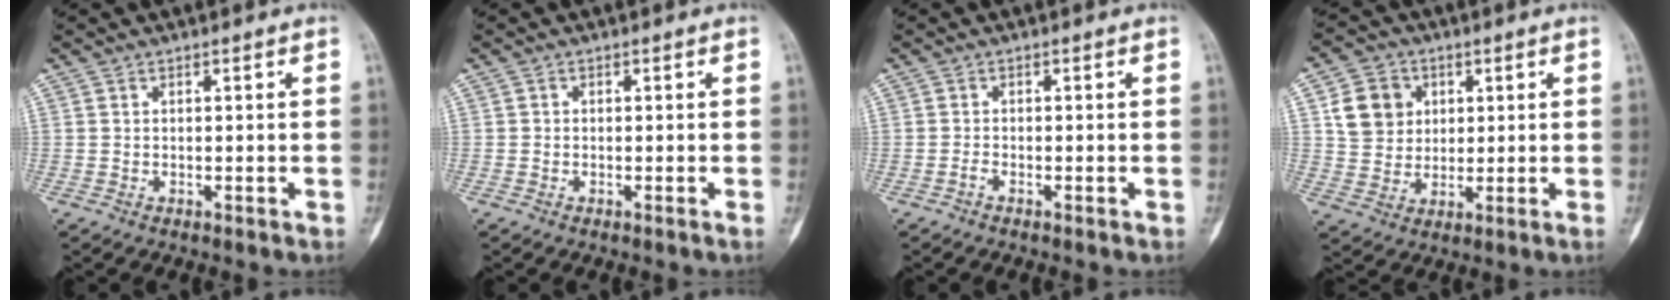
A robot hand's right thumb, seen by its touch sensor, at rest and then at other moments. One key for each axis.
{"total": 0.0}
{"total": 0.7, "fx": -0.6, "fy": 0.0, "fz": 0.3, "tx": -0.004, "ty": 0.002, "tz": -0.017}
{"total": 8.8, "fx": 2.6, "fy": 7.6, "fz": 3.5, "tx": -0.035, "ty": -0.002, "tz": 0.047}